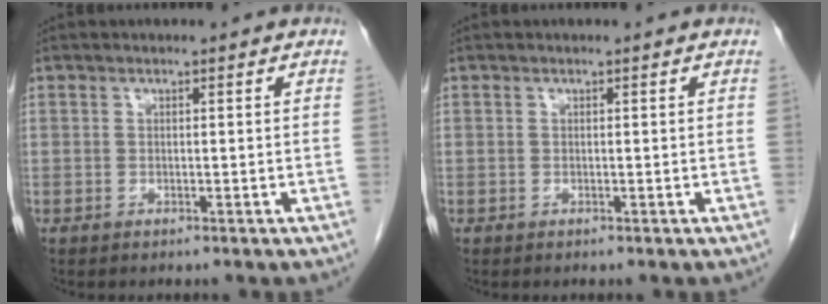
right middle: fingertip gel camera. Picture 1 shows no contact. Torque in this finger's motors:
{"motor_torque": [0.29, -0.12, 0.04, 0.01]}